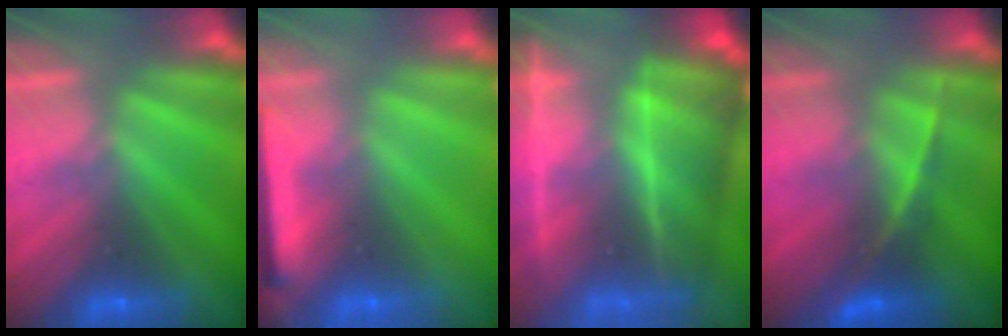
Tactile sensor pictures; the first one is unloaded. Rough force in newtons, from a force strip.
{"total": 7.8}
{"total": 7.2}
{"total": 2.4}